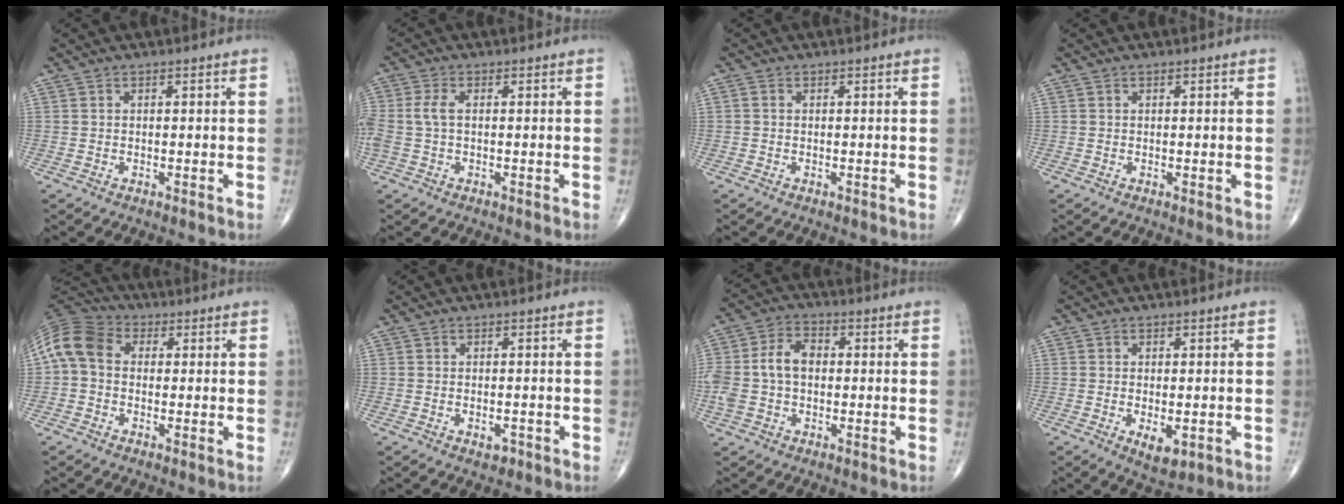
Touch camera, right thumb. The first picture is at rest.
{"total": 4.3, "force": [0.0, 2.3, 3.7], "torque": [-0.112, 0.010, -0.001]}
{"total": 0.6, "force": [0.0, 0.5, 0.4], "torque": [-0.007, 0.000, -0.004]}
{"total": 0.5, "force": [0.1, 0.3, 0.4], "torque": [-0.008, -0.003, 0.001]}
{"total": 9.6, "force": [0.8, 7.2, 6.2], "torque": [-0.117, 0.028, -0.001]}
{"total": 1.9, "force": [-1.0, 1.1, 1.3], "torque": [-0.017, 0.004, -0.012]}
{"total": 9.8, "force": [-0.2, 6.7, 7.1], "torque": [-0.149, 0.031, -0.007]}
{"total": 4.5, "force": [-1.3, 2.2, 3.8], "torque": [-0.057, -0.011, -0.014]}